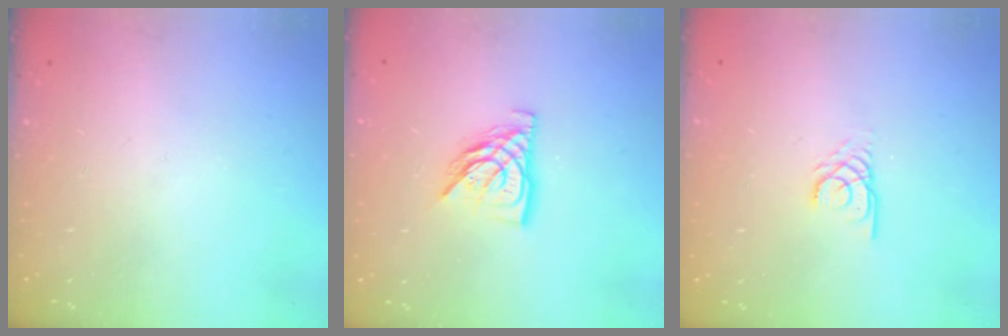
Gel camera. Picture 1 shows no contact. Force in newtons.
{"total": 10.0, "press": 9.9, "slide": 1.1}
{"total": 2.3, "press": 2.3, "slide": 0.2}